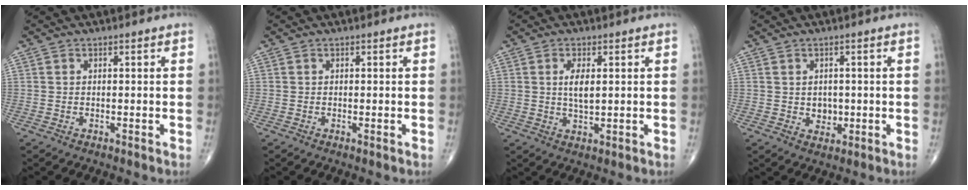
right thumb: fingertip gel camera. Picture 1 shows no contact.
{"total": 0.0}
{"total": 4.4, "force": [0.9, 1.7, 3.9], "torque": [-0.072, -0.010, 0.017]}
{"total": 2.9, "force": [-0.1, 2.4, 1.7], "torque": [-0.009, 0.001, 0.003]}